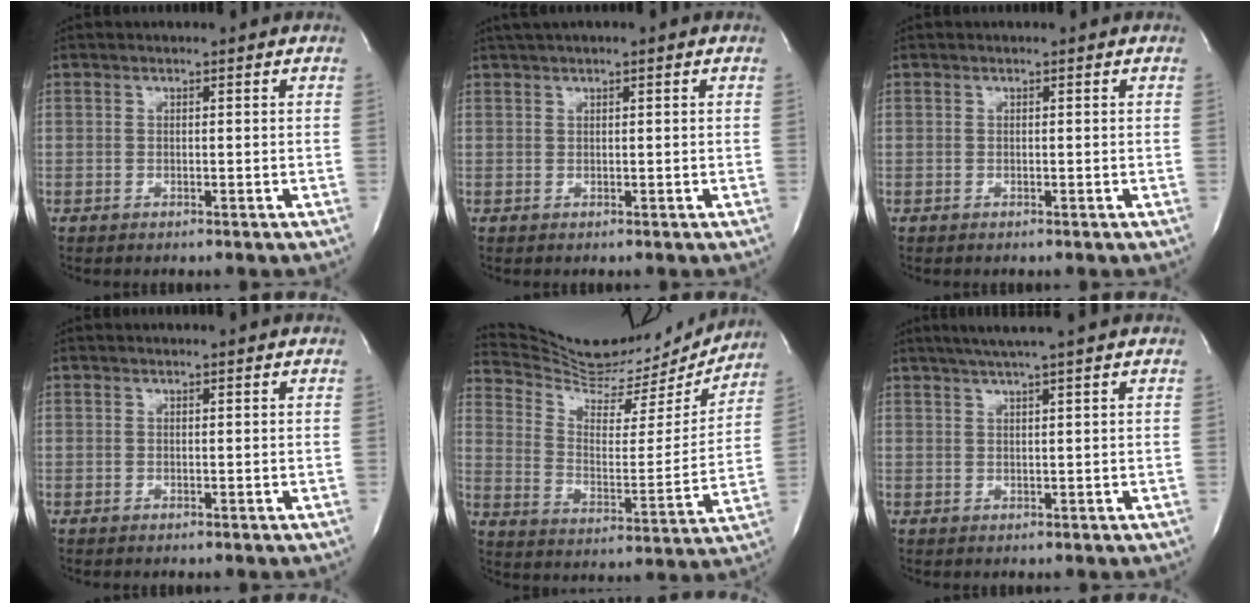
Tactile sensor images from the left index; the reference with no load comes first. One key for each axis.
{"total": 2.7, "fx": 2.2, "fy": -0.2, "fz": 1.6, "tx": -0.027, "ty": 0.026, "tz": 0.041}
{"total": 0.0}
{"total": 0.7, "fx": 0.7, "fy": -0.1, "fz": 0.2, "tx": -0.012, "ty": 0.002, "tz": 0.012}
{"total": 20.4, "fx": 19.5, "fy": 4.0, "fz": 4.4, "tx": -0.079, "ty": -0.040, "tz": 0.287}
{"total": 5.3, "fx": 4.0, "fy": -1.2, "fz": 3.2, "tx": -0.054, "ty": 0.007, "tz": 0.067}